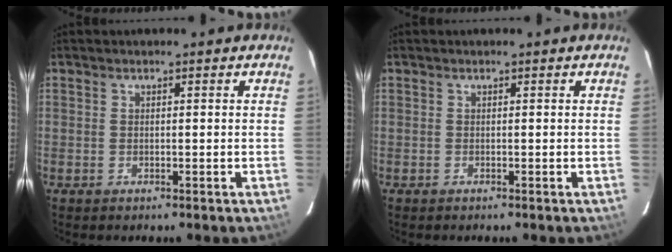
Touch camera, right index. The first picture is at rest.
{"total": 0.0}